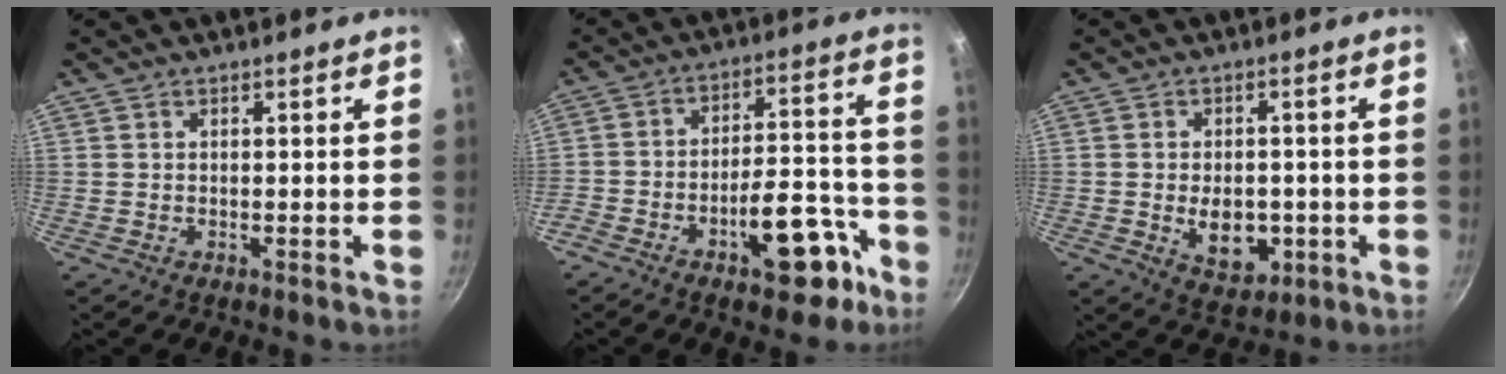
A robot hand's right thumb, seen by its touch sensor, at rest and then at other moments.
{"total": 14.4, "force": [-8.2, 6.5, 9.9], "torque": [-0.111, 0.081, -0.112]}
{"total": 8.5, "force": [-1.7, 5.8, 6.0], "torque": [-0.065, 0.000, -0.013]}